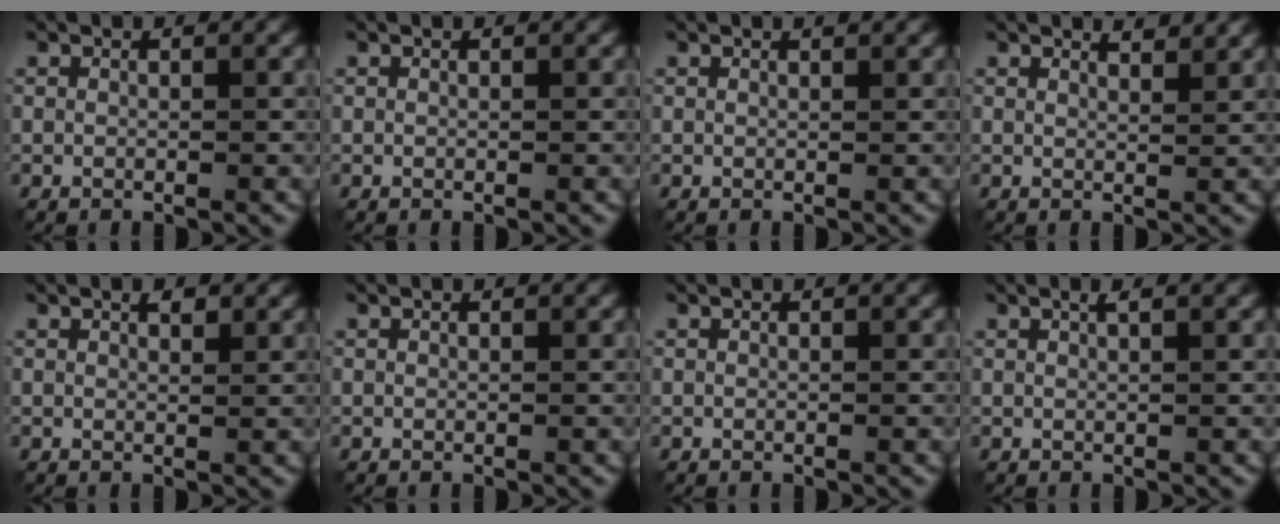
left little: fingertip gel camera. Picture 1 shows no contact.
{"total": 0.0}
{"total": 0.6, "force": [0.5, 0.1, 0.3], "torque": [-0.003, 0.001, 0.009]}
{"total": 1.9, "force": [1.8, 0.3, 0.7], "torque": [-0.008, -0.002, 0.023]}
{"total": 1.2, "force": [0.8, 0.5, 0.7], "torque": [-0.011, 0.000, 0.014]}
{"total": 0.0}
{"total": 0.0}
{"total": 1.4, "force": [0.9, 0.3, 1.1], "torque": [-0.012, -0.001, 0.010]}